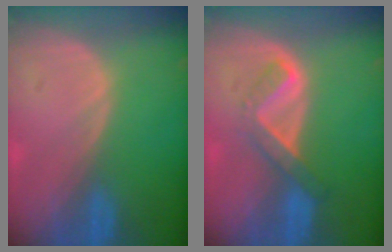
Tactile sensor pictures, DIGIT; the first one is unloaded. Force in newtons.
{"total": 5.2, "press": 4.5, "slide": 2.6}